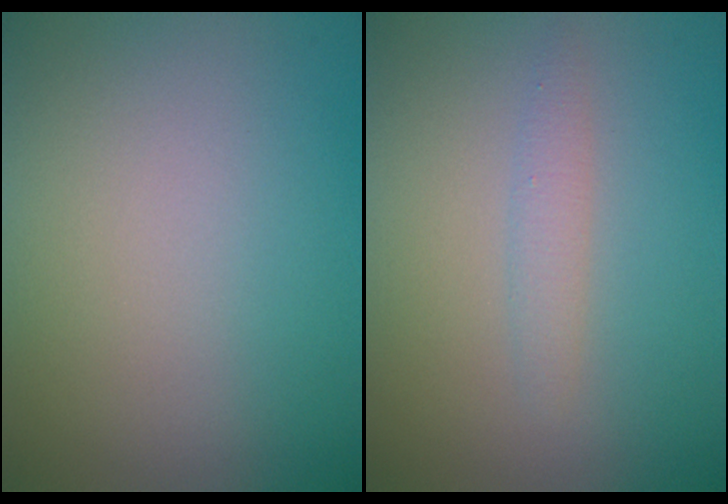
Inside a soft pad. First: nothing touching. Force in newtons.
{"total": 1.3, "press": 1.3, "slide": 0.0}